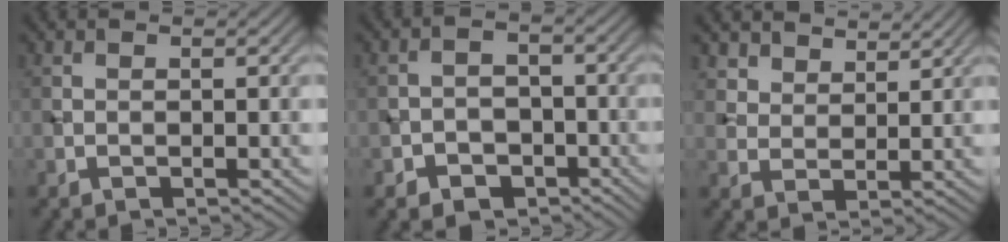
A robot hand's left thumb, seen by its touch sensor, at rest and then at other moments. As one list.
[{"total": 4.7, "force": [-2.7, 3.5, 1.8], "torque": [-0.019, 0.002, -0.052]}, {"total": 4.5, "force": [3.6, 2.4, 1.3], "torque": [-0.040, -0.018, 0.089]}]